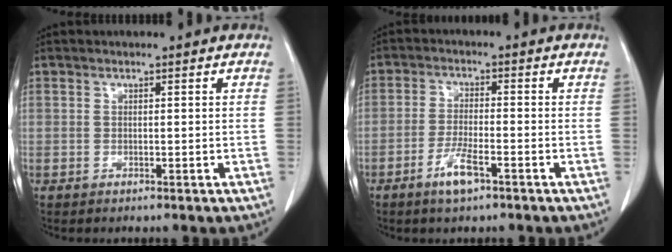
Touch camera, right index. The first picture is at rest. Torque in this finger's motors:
{"motor_torque": [0.39, -0.20, 0.12, 0.03]}